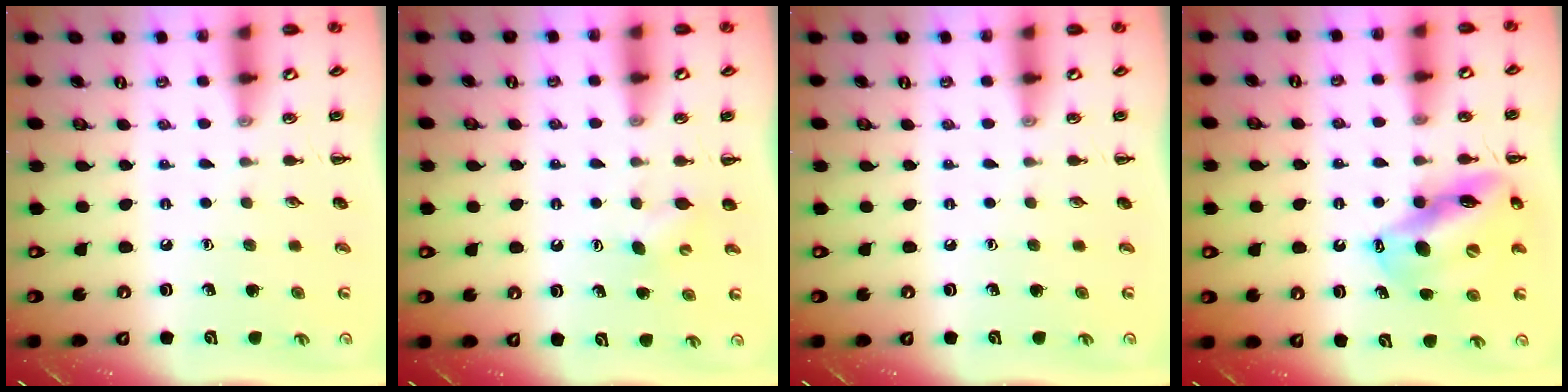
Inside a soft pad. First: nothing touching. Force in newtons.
{"total": 2.9, "press": 2.9, "slide": 0.6}
{"total": 0.0}
{"total": 14.8, "press": 14.2, "slide": 4.2}